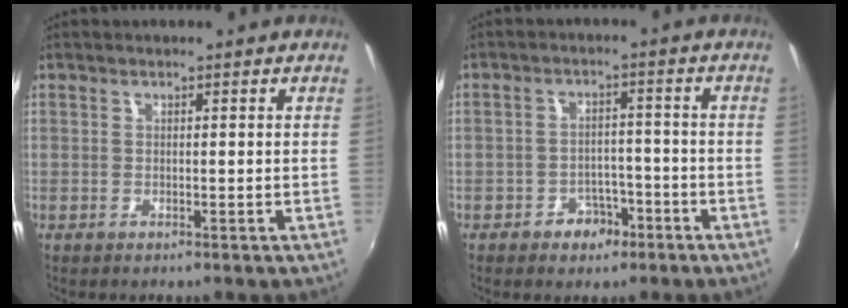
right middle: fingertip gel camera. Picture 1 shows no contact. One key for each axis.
{"total": 5.0, "fx": -3.2, "fy": 3.5, "fz": 1.6, "tx": -0.036, "ty": 0.011, "tz": -0.037}